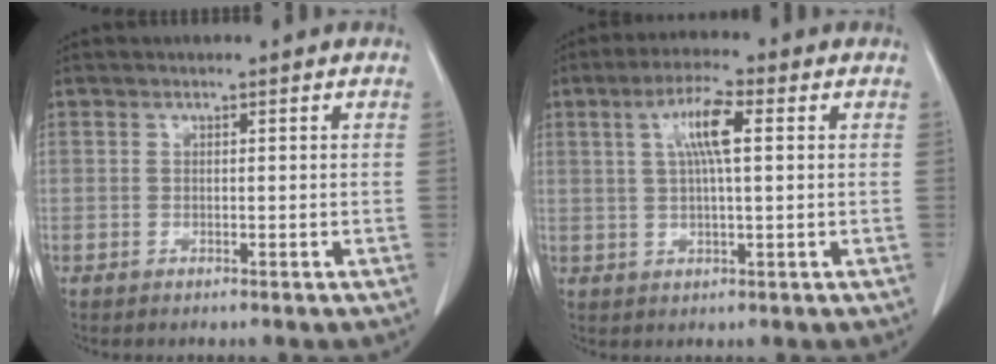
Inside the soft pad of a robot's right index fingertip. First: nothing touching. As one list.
[{"total": 6.6, "force": [1.8, 0.9, 6.3], "torque": [-0.119, 0.010, 0.034]}]